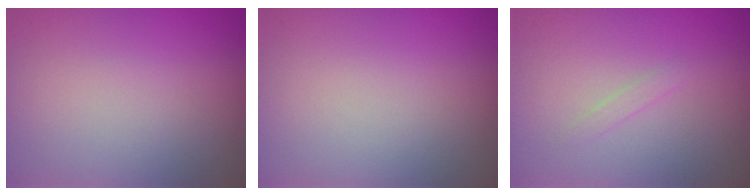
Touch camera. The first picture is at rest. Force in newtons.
{"total": 0.0}
{"total": 0.7, "press": 0.7, "slide": 0.0}